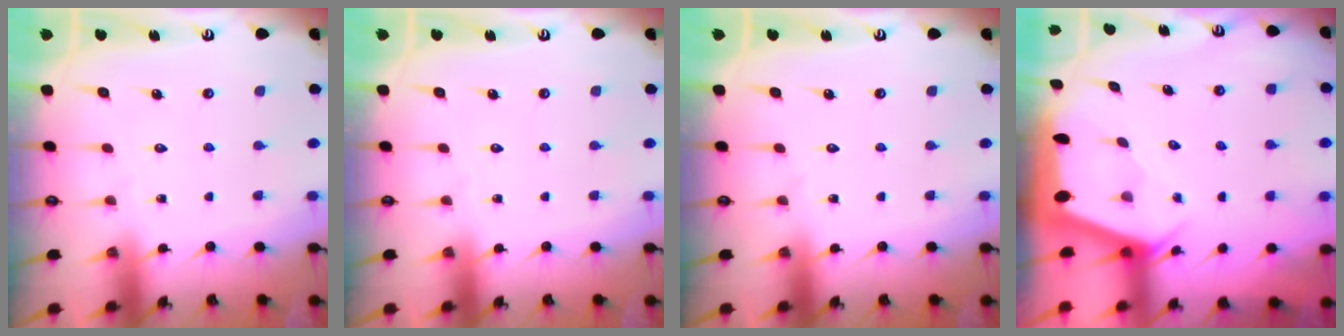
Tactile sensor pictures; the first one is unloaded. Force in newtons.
{"total": 0.0}
{"total": 0.0}
{"total": 2.9, "press": 2.9, "slide": 0.2}